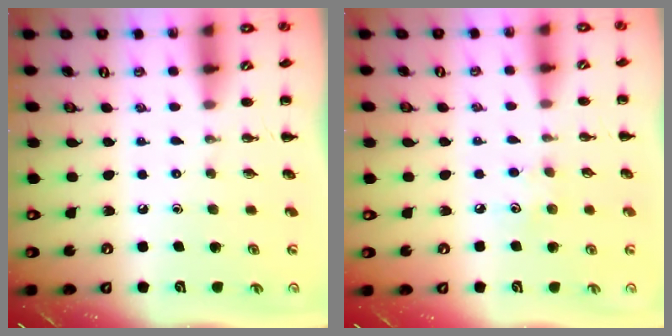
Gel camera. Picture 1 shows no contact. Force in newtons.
{"total": 3.9, "press": 3.7, "slide": 0.9}